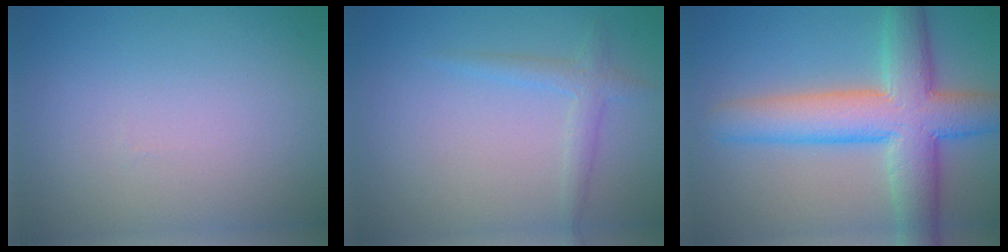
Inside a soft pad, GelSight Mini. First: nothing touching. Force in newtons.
{"total": 1.8, "press": 1.8, "slide": 0.0}
{"total": 9.1, "press": 9.1, "slide": 0.3}